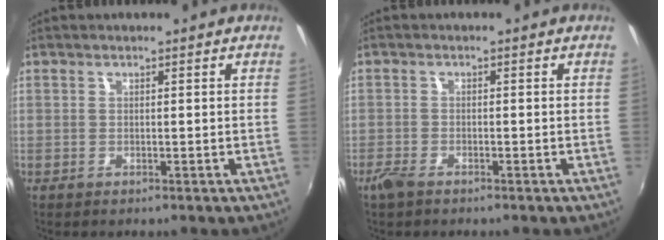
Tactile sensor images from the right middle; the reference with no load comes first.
{"total": 2.6, "force": [-2.0, 1.0, 1.3], "torque": [-0.035, -0.007, -0.042]}